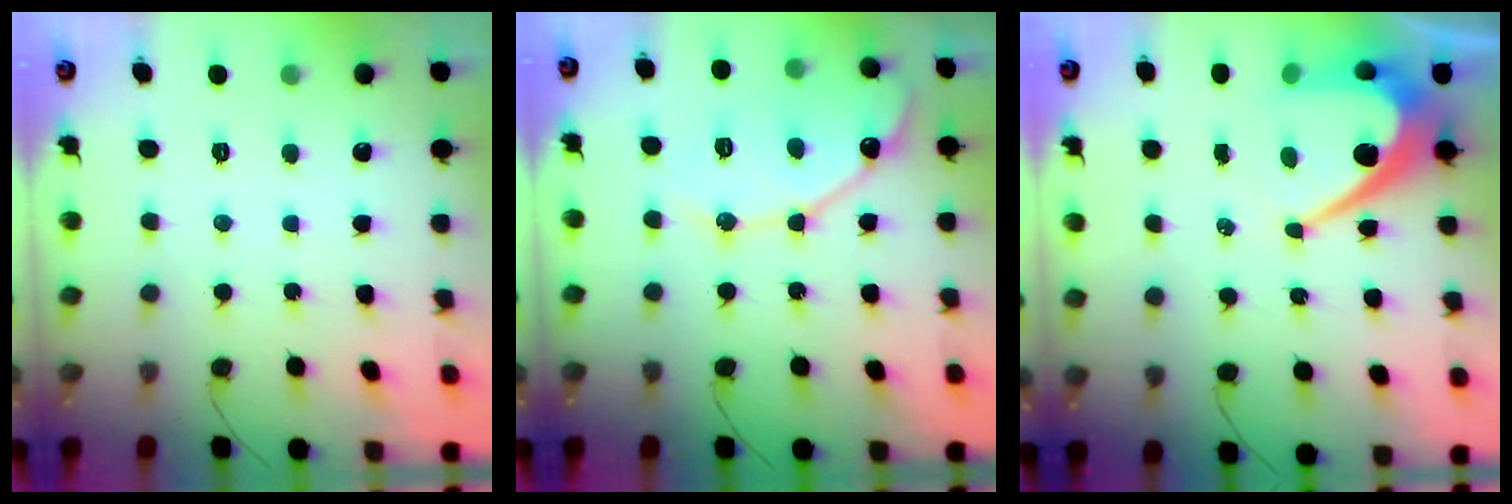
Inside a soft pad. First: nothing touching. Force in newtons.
{"total": 13.3, "press": 13.3, "slide": 1.0}
{"total": 11.2, "press": 11.2, "slide": 0.8}